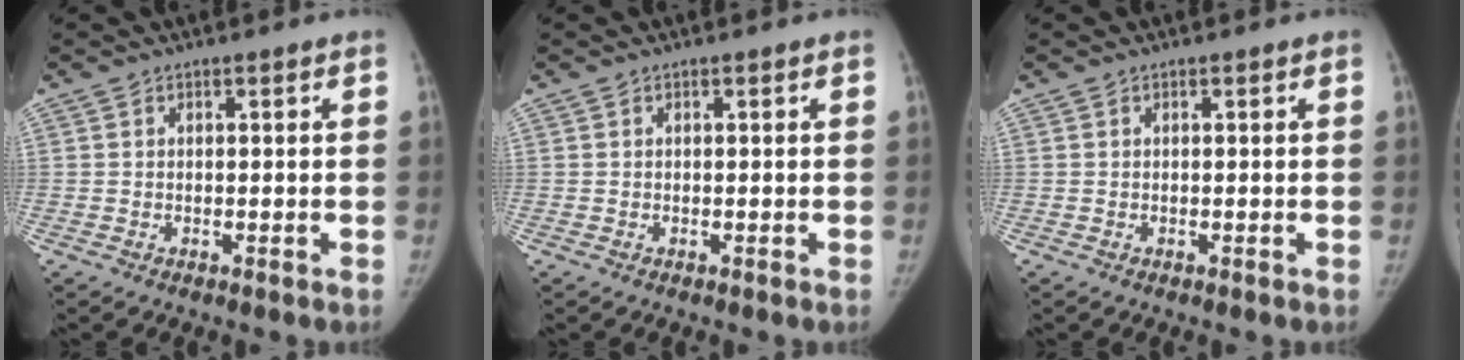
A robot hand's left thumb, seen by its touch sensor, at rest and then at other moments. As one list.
[{"total": 0.0}, {"total": 0.0}]